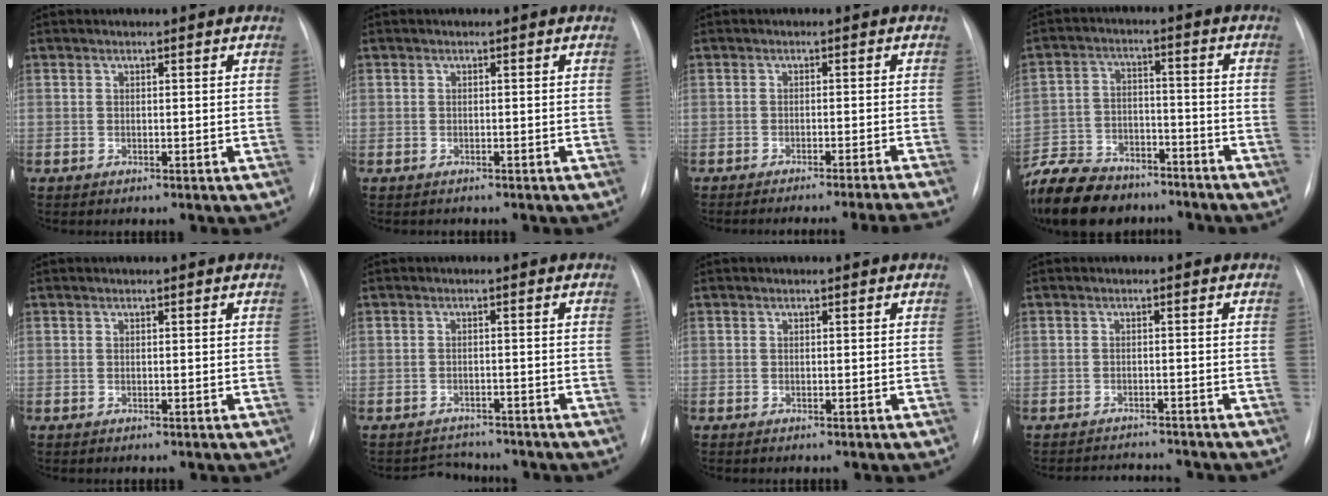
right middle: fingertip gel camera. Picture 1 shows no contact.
{"total": 1.1, "force": [-0.6, 0.9, -0.2], "torque": [-0.004, 0.006, -0.012]}
{"total": 10.4, "force": [-9.6, -2.5, 3.1], "torque": [-0.011, -0.018, -0.122]}
{"total": 17.1, "force": [-13.8, 7.3, 6.8], "torque": [-0.157, -0.001, -0.226]}
{"total": 0.0}
{"total": 3.5, "force": [-3.2, 1.1, -0.8], "torque": [0.008, 0.006, -0.046]}
{"total": 0.0}
{"total": 4.8, "force": [-4.8, 0.4, 0.2], "torque": [-0.001, 0.001, -0.069]}